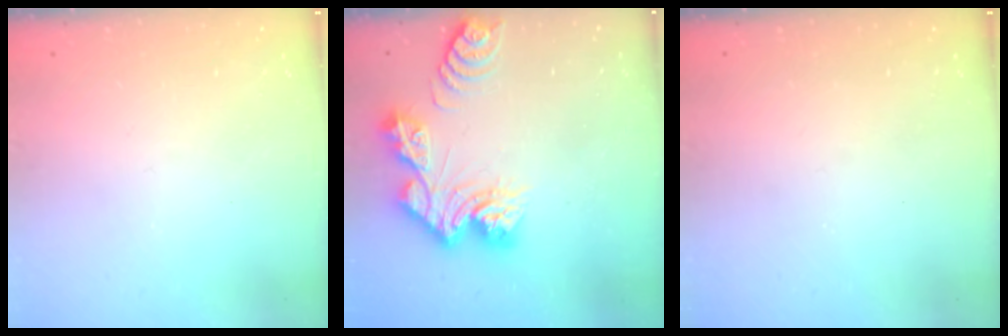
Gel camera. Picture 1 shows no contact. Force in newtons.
{"total": 13.6, "press": 13.6, "slide": 1.3}
{"total": 0.0}